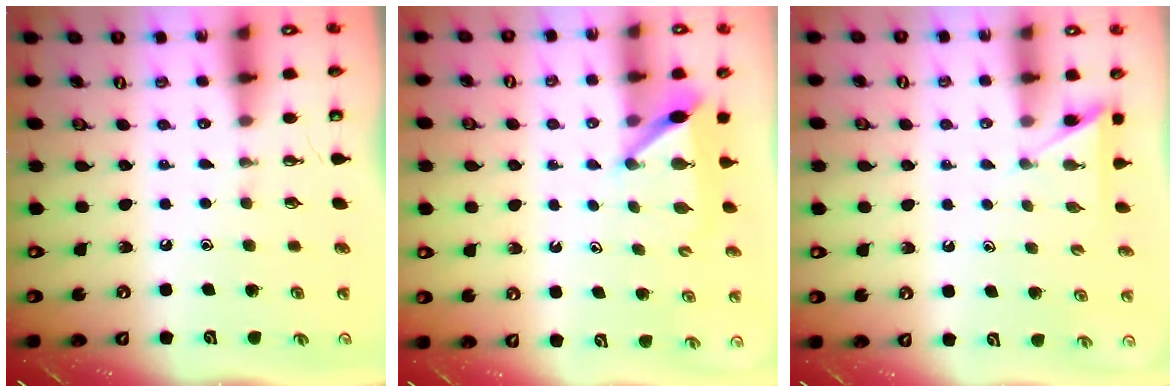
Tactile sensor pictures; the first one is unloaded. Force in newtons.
{"total": 6.2, "press": 6.2, "slide": 0.7}
{"total": 3.1, "press": 3.0, "slide": 0.3}